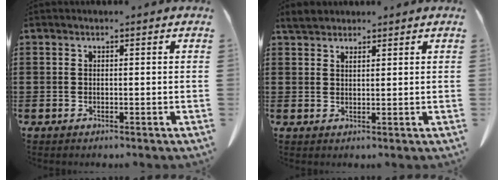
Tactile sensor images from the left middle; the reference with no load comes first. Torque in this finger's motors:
{"motor_torque": [0.01, 0.01, 0.02, 0.02]}